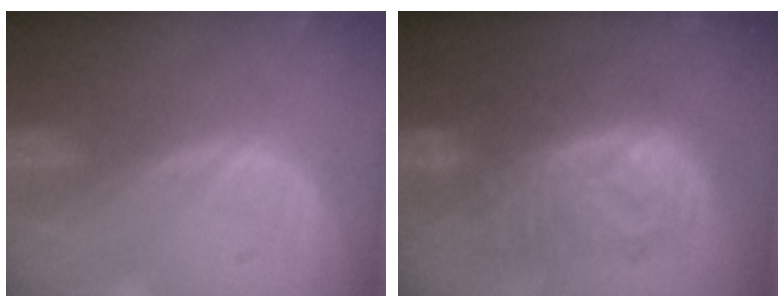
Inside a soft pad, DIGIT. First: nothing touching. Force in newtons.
{"total": 9.0, "press": 9.0, "slide": 0.3}